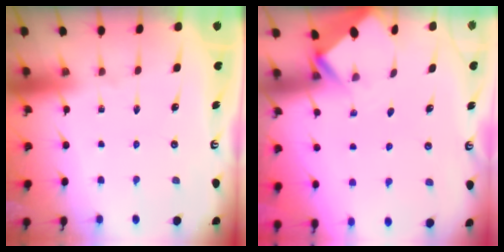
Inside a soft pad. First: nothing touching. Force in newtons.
{"total": 2.8, "press": 2.8, "slide": 0.2}